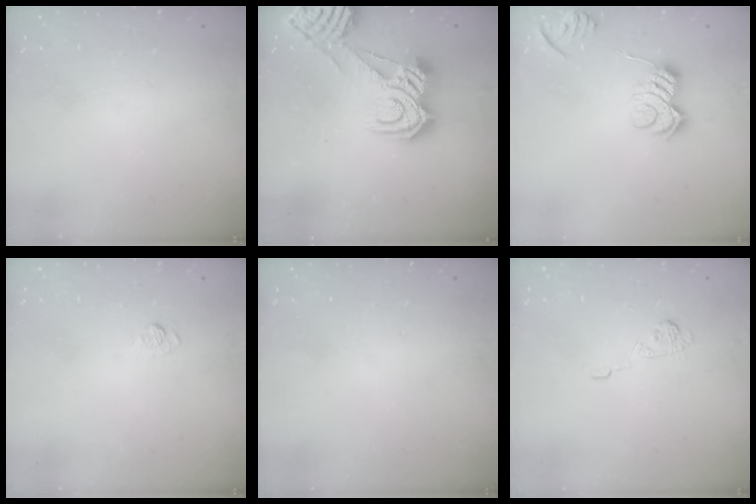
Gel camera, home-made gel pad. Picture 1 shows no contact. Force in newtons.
{"total": 12.3, "press": 12.2, "slide": 1.2}
{"total": 10.7, "press": 10.7, "slide": 0.3}
{"total": 7.5, "press": 7.3, "slide": 1.4}
{"total": 0.0}
{"total": 4.5, "press": 4.2, "slide": 1.6}